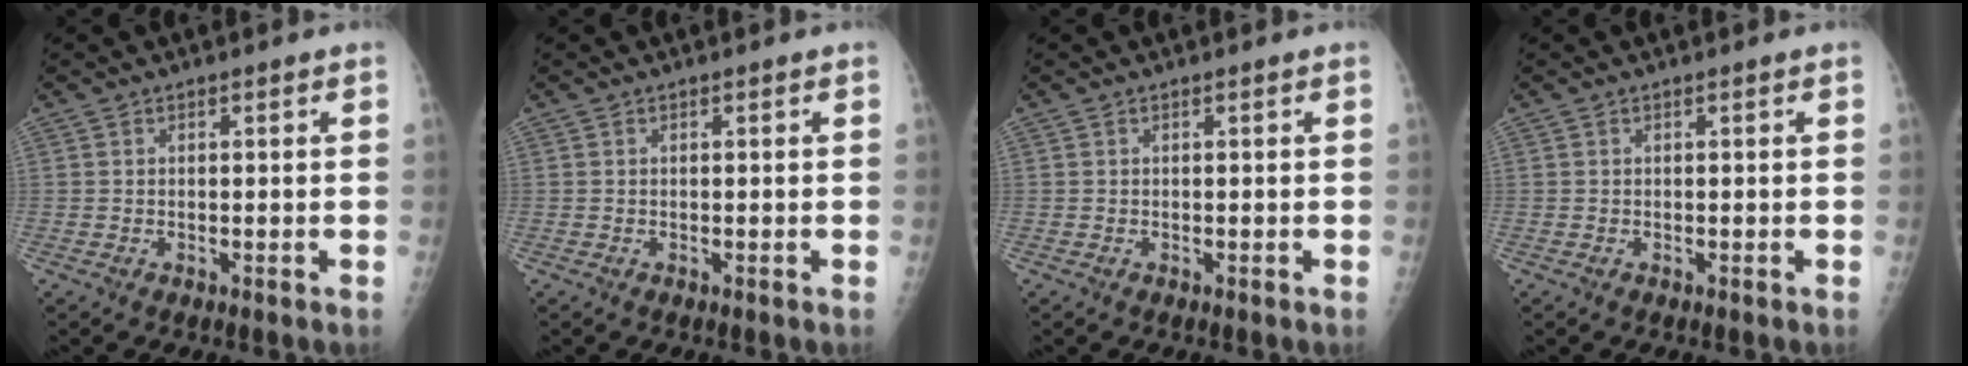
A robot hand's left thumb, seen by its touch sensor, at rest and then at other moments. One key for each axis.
{"total": 0.0}
{"total": 0.0}
{"total": 0.0}